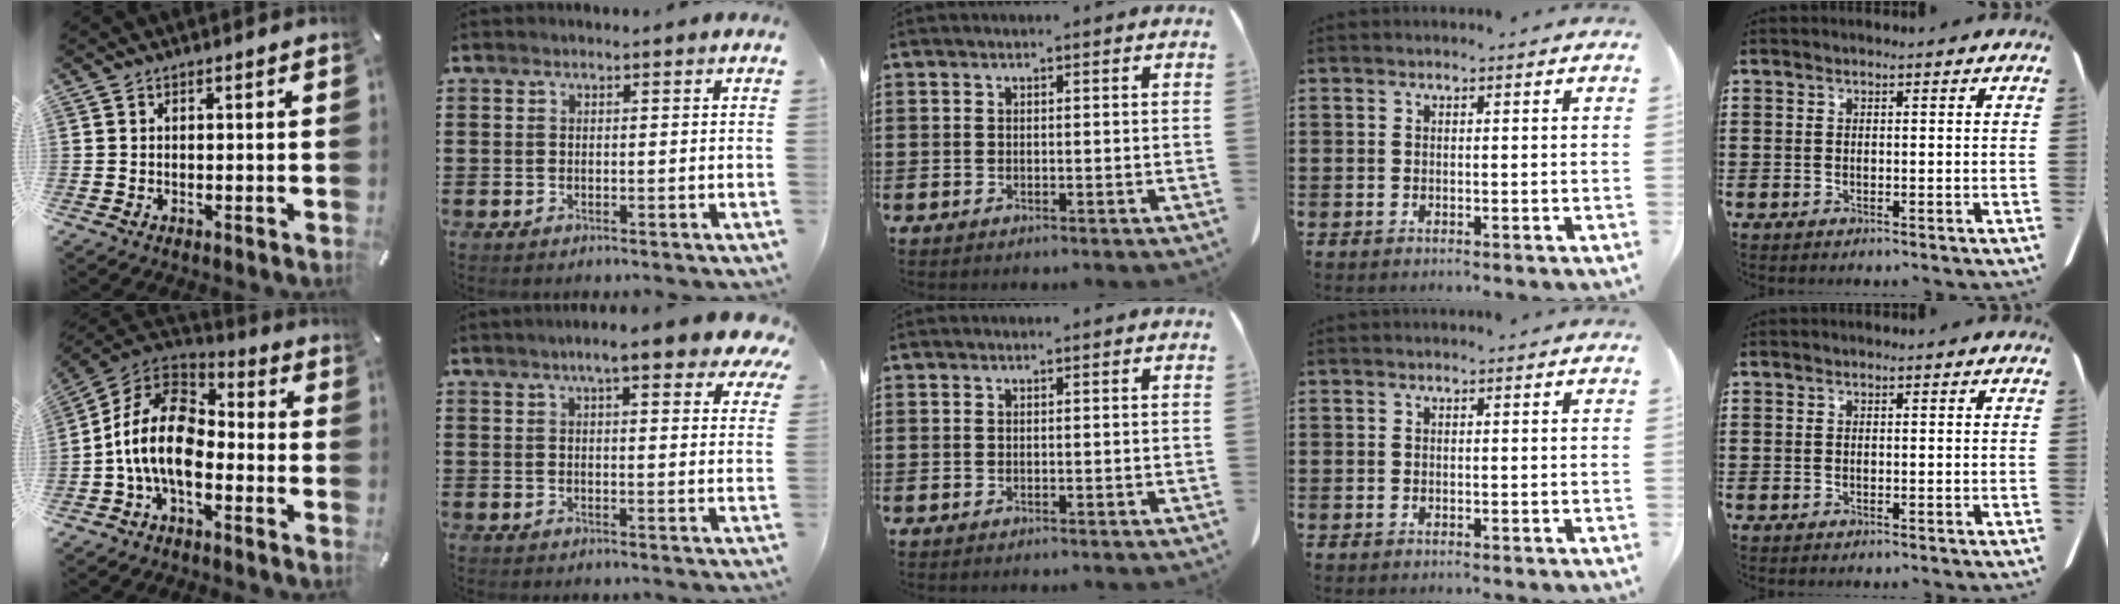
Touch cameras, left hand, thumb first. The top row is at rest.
{"thumb": {"total": 15.9, "force": [-4.8, 9.6, 11.7], "torque": [-0.244, 0.024, -0.089]}, "index": {"total": 7.7, "force": [5.8, 1.3, 5.0], "torque": [-0.088, -0.011, 0.097]}}